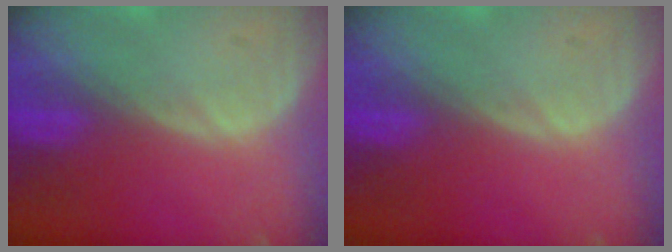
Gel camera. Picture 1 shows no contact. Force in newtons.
{"total": 0.0}